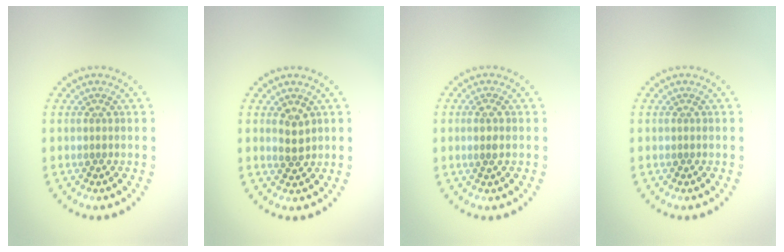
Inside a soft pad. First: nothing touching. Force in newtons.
{"total": 1.9, "press": 1.8, "slide": 0.5}
{"total": 1.1, "press": 0.8, "slide": 0.8}
{"total": 0.0}